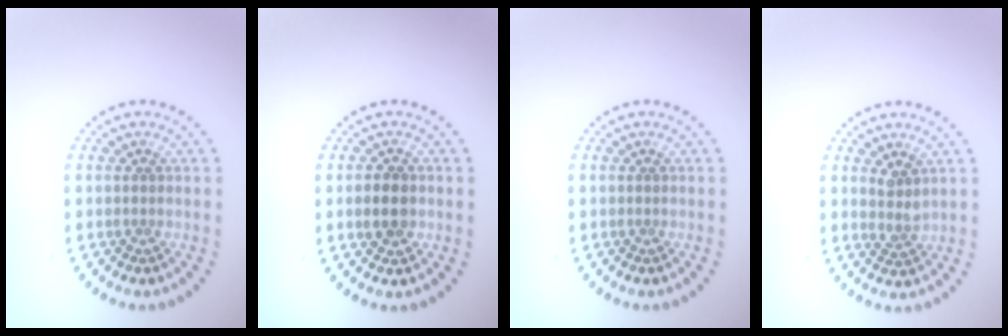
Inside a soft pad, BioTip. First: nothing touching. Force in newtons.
{"total": 2.5, "press": 2.4, "slide": 0.4}
{"total": 0.0}
{"total": 1.8, "press": 1.3, "slide": 1.2}